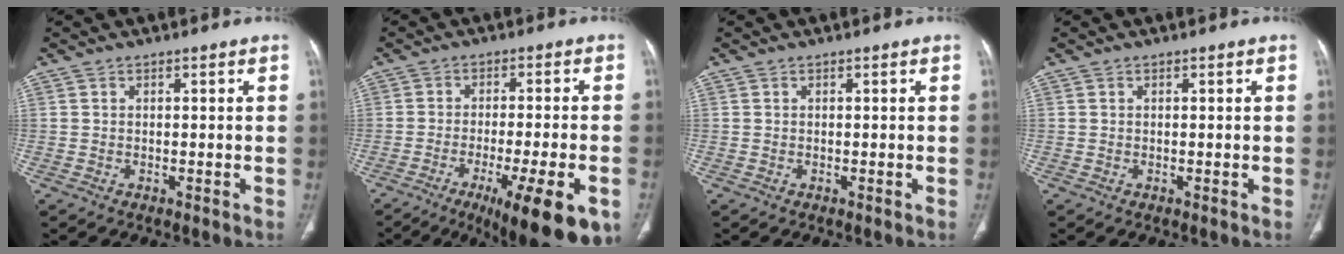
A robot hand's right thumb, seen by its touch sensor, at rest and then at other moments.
{"total": 16.4, "force": [-8.4, 3.4, 13.6], "torque": [-0.155, 0.005, -0.119]}
{"total": 0.0}
{"total": 0.0}